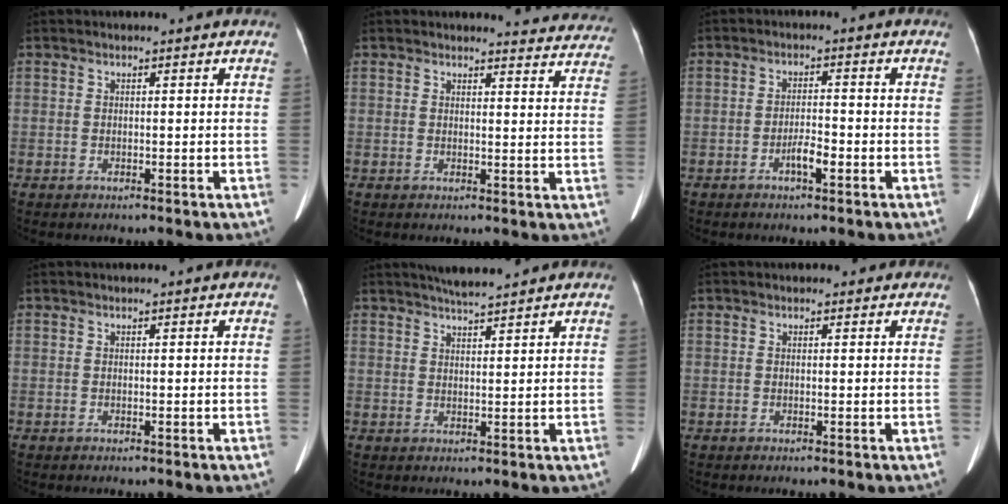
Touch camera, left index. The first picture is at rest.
{"total": 10.5, "force": [10.3, 1.8, 0.7], "torque": [0.026, -0.046, 0.080]}
{"total": 2.9, "force": [-1.6, 0.6, 2.4], "torque": [-0.042, 0.002, -0.027]}
{"total": 0.0}
{"total": 4.7, "force": [4.3, 0.0, 1.9], "torque": [-0.033, 0.014, 0.074]}
{"total": 0.9, "force": [0.5, 0.7, 0.1], "torque": [0.002, 0.004, 0.000]}